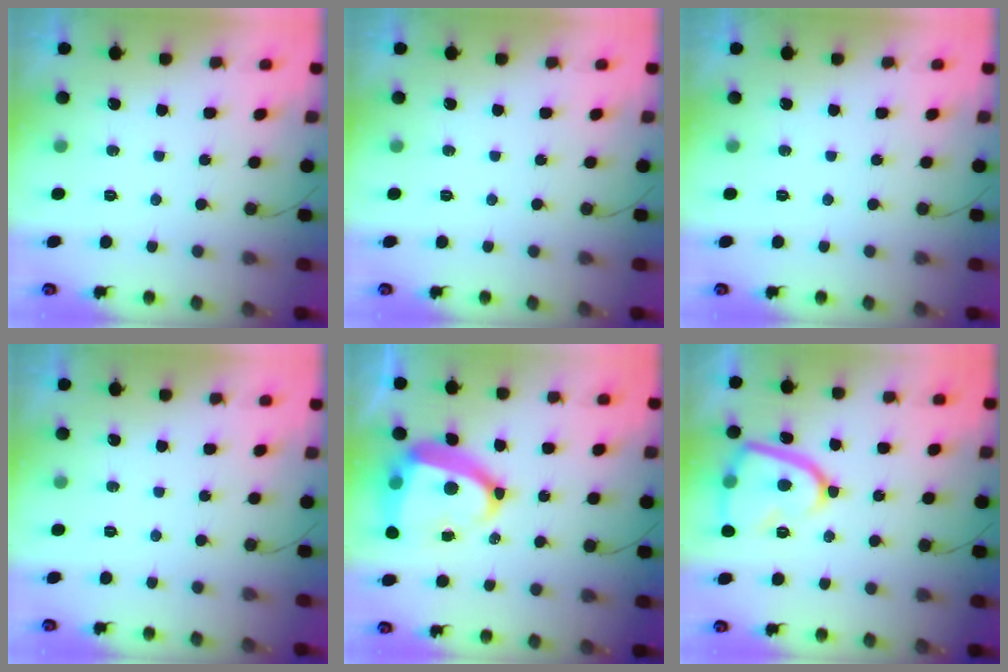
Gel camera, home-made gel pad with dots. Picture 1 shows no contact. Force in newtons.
{"total": 0.0}
{"total": 0.0}
{"total": 0.0}
{"total": 16.3, "press": 16.1, "slide": 2.4}
{"total": 15.8, "press": 15.7, "slide": 1.3}